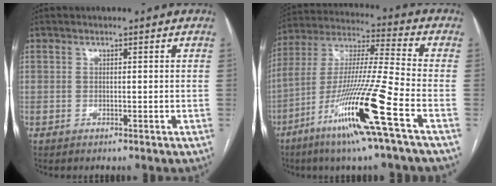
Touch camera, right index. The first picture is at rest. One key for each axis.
{"total": 18.6, "fx": -8.8, "fy": -1.0, "fz": 16.4, "tx": -0.346, "ty": -0.036, "tz": -0.170}